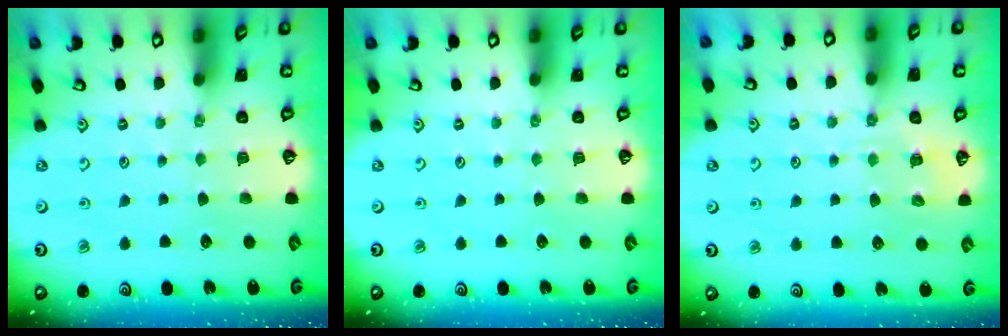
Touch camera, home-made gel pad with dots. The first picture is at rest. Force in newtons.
{"total": 0.0}
{"total": 4.8, "press": 4.8, "slide": 0.7}